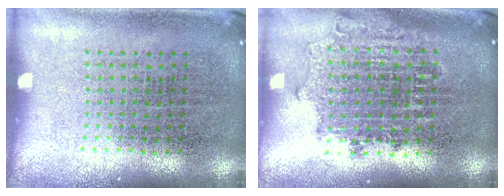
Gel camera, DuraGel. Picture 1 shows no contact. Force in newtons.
{"total": 1.7, "press": 1.3, "slide": 1.0}